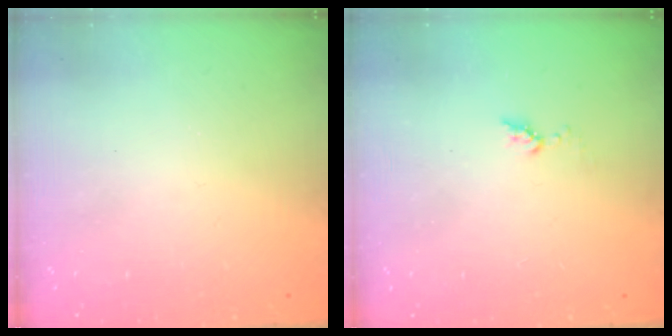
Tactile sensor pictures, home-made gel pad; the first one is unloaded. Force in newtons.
{"total": 3.7, "press": 3.6, "slide": 0.4}